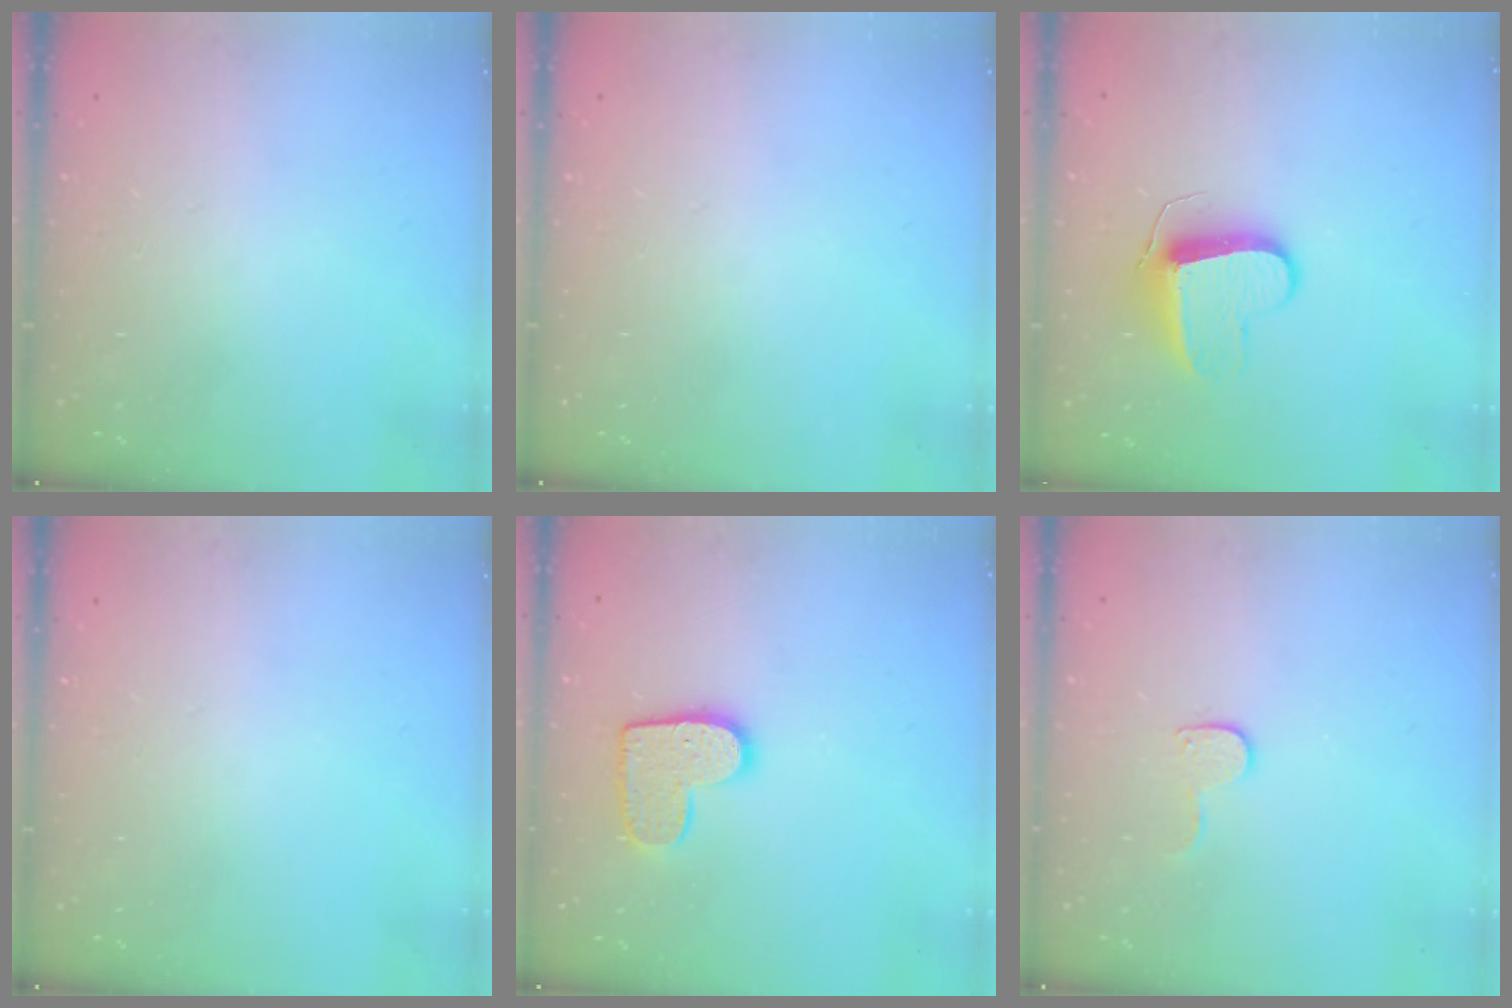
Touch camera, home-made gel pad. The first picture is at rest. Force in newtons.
{"total": 0.0}
{"total": 9.7, "press": 9.7, "slide": 0.4}
{"total": 0.0}
{"total": 11.2, "press": 11.2, "slide": 0.6}
{"total": 6.4, "press": 6.4, "slide": 0.5}